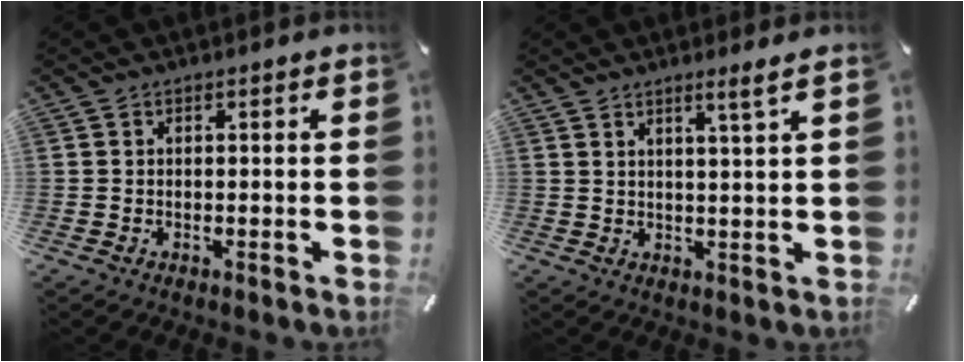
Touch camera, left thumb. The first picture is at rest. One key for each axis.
{"total": 3.8, "fx": 2.7, "fy": -0.6, "fz": 2.6, "tx": -0.055, "ty": -0.009, "tz": 0.045}